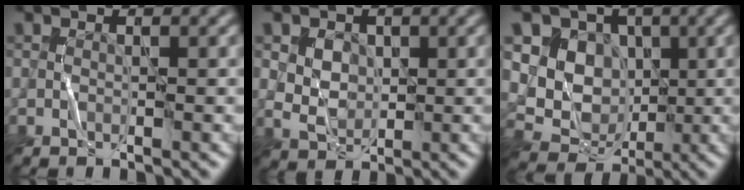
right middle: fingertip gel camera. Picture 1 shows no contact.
{"total": 2.0, "force": [0.7, 1.8, 0.6], "torque": [-0.021, 0.002, 0.020]}
{"total": 8.1, "force": [3.0, 7.0, 2.7], "torque": [-0.060, 0.015, 0.062]}